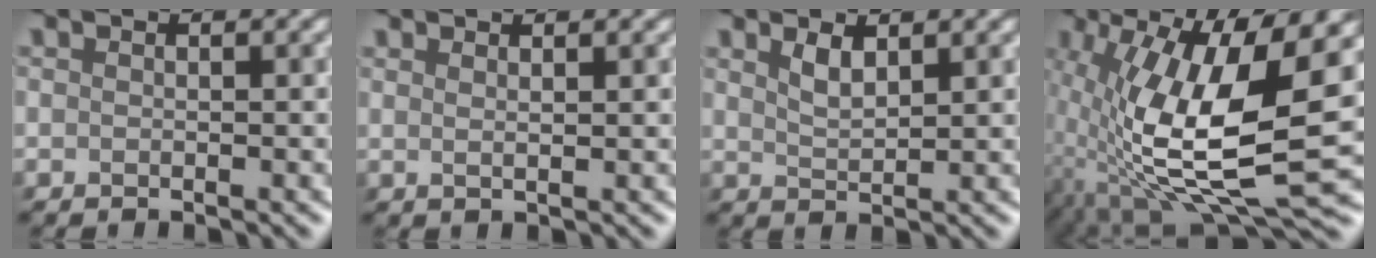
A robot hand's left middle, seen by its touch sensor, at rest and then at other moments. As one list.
[{"total": 0.7, "force": [0.5, 0.0, 0.4], "torque": [-0.006, 0.002, 0.006]}, {"total": 1.7, "force": [1.5, 0.4, 0.8], "torque": [-0.019, 0.004, 0.030]}, {"total": 13.1, "force": [0.1, 4.5, 12.3], "torque": [-0.241, -0.014, 0.000]}]